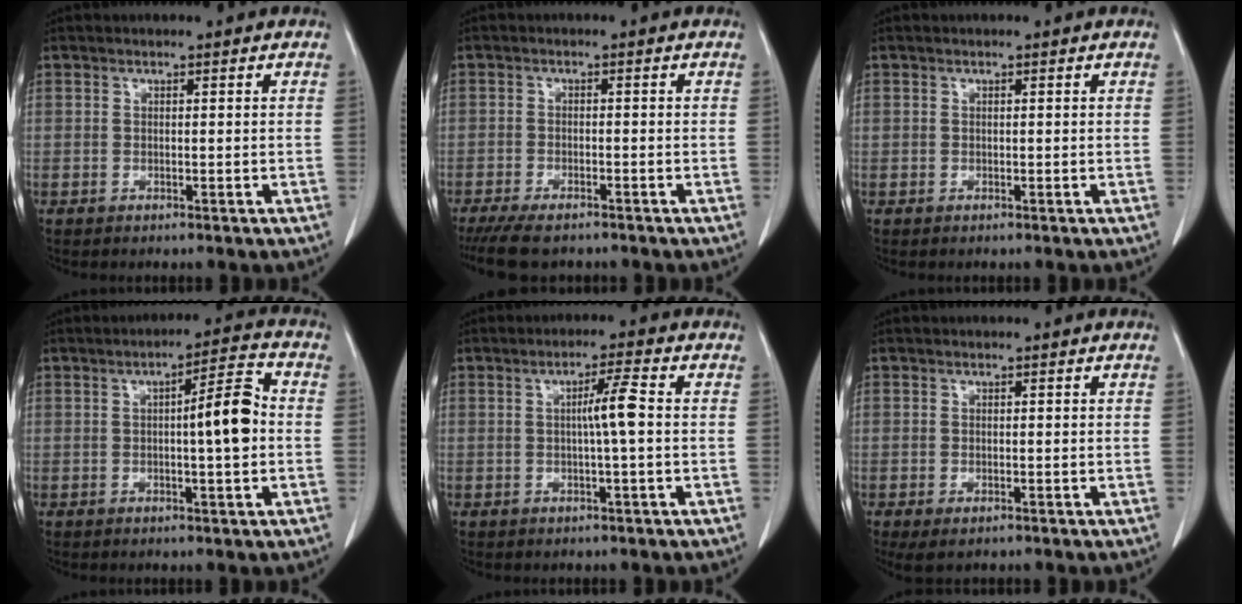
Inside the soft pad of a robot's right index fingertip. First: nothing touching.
{"total": 6.7, "force": [-5.6, 1.8, 3.2], "torque": [-0.048, -0.012, -0.088]}
{"total": 0.0}
{"total": 7.2, "force": [-0.1, 1.0, 7.1], "torque": [-0.101, 0.015, -0.005]}
{"total": 4.1, "force": [0.1, -0.1, 4.1], "torque": [-0.071, 0.007, 0.000]}
{"total": 2.3, "force": [-1.3, 1.0, 1.7], "torque": [-0.034, -0.007, -0.015]}